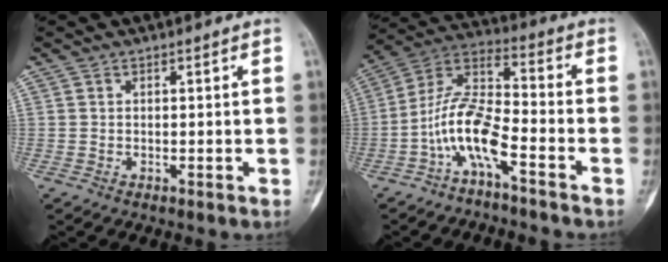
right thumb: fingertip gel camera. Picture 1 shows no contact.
{"total": 10.7, "force": [-5.2, 2.5, 8.9], "torque": [-0.196, 0.070, -0.110]}